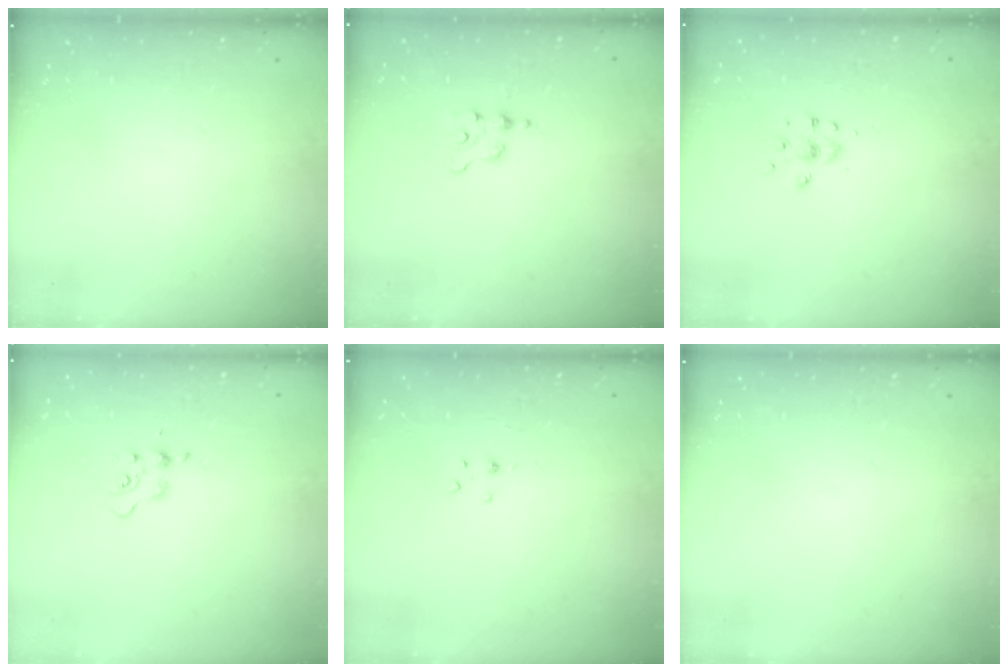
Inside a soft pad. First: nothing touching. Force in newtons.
{"total": 1.8, "press": 1.8, "slide": 0.3}
{"total": 6.3, "press": 6.3, "slide": 0.5}
{"total": 6.8, "press": 6.7, "slide": 0.8}
{"total": 2.5, "press": 2.5, "slide": 0.3}
{"total": 0.0}